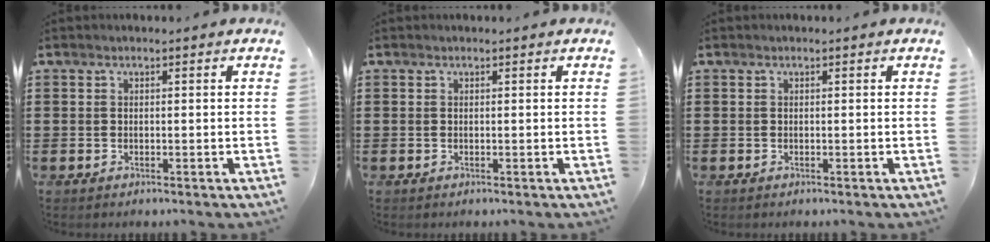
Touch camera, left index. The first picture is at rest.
{"total": 0.0}
{"total": 0.0}